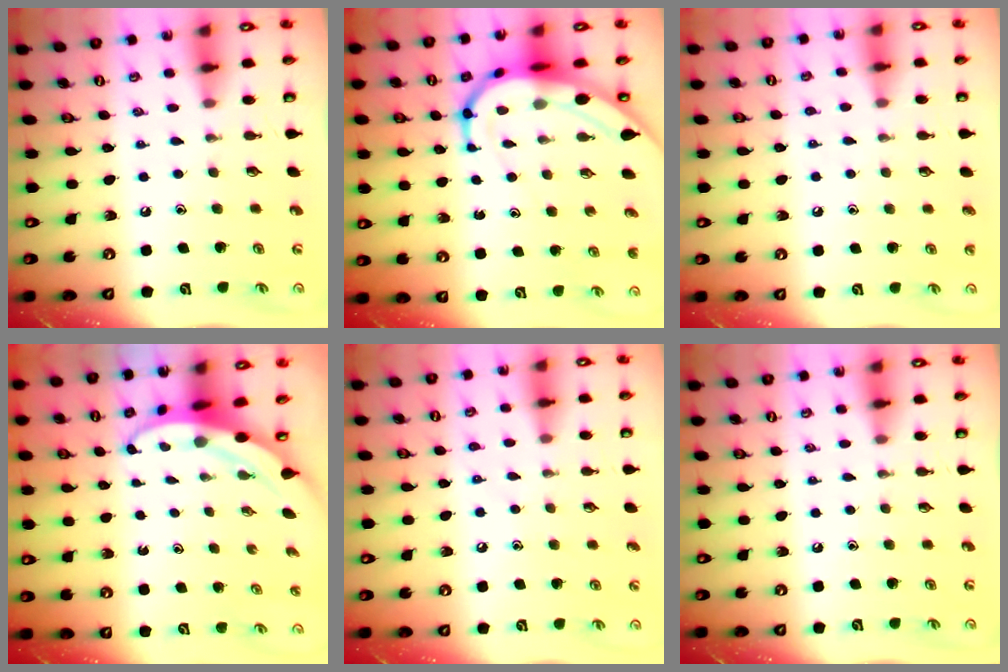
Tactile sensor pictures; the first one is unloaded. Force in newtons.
{"total": 11.0, "press": 10.9, "slide": 1.1}
{"total": 4.3, "press": 4.3, "slide": 0.5}
{"total": 3.8, "press": 3.7, "slide": 0.5}
{"total": 5.8, "press": 5.8, "slide": 0.8}
{"total": 0.0}